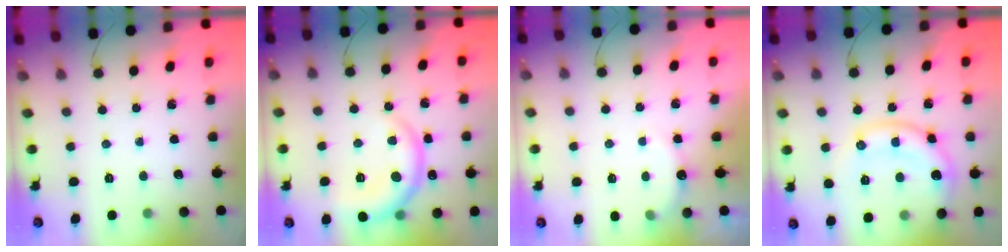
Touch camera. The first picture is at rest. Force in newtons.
{"total": 9.8, "press": 9.8, "slide": 0.5}
{"total": 4.2, "press": 4.1, "slide": 1.0}
{"total": 12.4, "press": 12.4, "slide": 0.4}